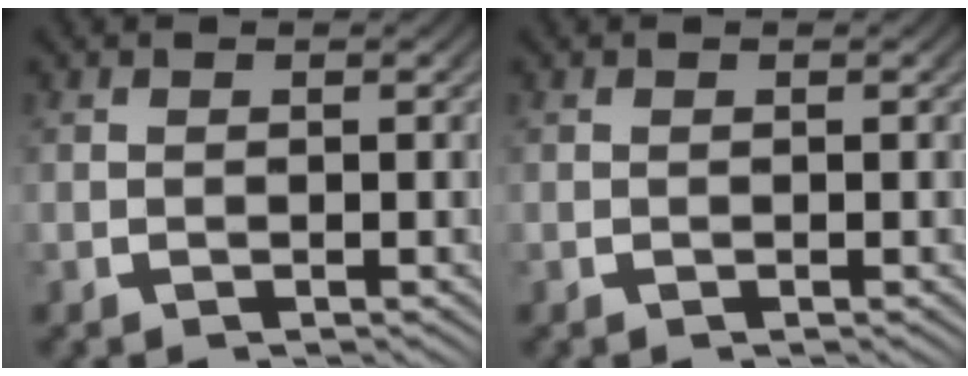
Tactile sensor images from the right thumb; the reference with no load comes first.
{"total": 0.0}